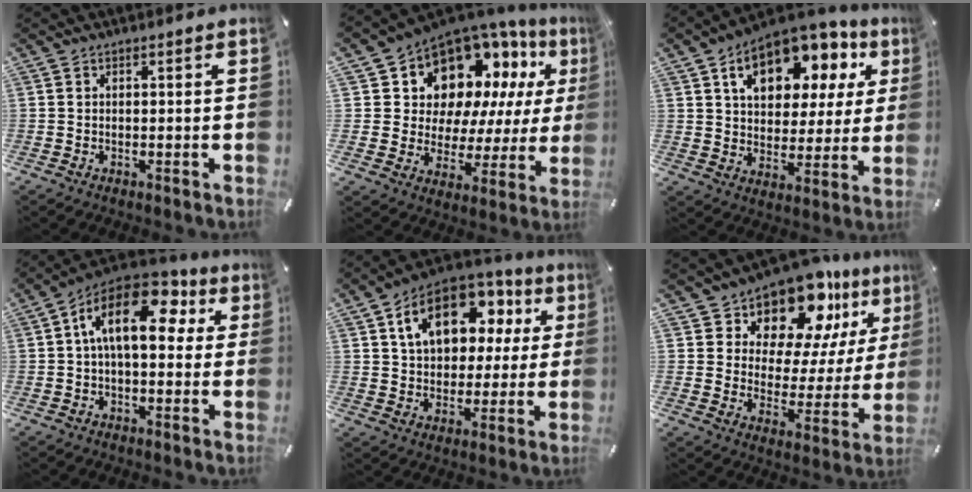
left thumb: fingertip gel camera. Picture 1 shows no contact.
{"total": 13.4, "force": [8.8, 9.1, 4.3], "torque": [-0.078, -0.083, 0.160]}
{"total": 15.2, "force": [8.3, 9.7, 8.2], "torque": [-0.129, -0.043, 0.144]}
{"total": 16.7, "force": [4.5, 9.0, 13.4], "torque": [-0.229, -0.011, 0.074]}
{"total": 16.7, "force": [7.1, 11.3, 10.0], "torque": [-0.171, -0.020, 0.129]}
{"total": 14.2, "force": [11.8, 6.9, 4.0], "torque": [-0.072, -0.112, 0.207]}